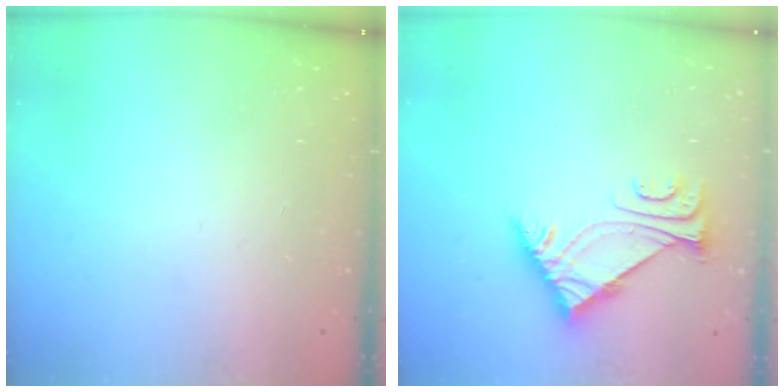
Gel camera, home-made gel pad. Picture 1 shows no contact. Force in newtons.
{"total": 6.6, "press": 6.5, "slide": 1.2}